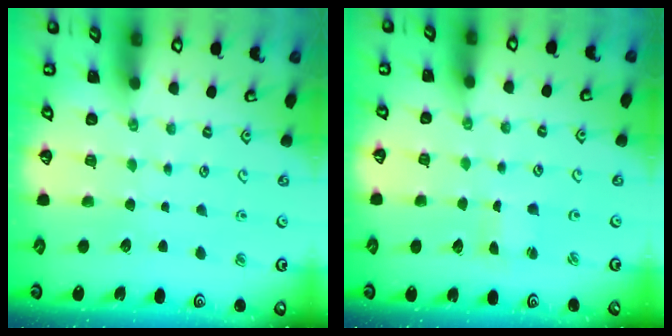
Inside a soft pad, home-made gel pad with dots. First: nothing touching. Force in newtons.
{"total": 1.2, "press": 1.2, "slide": 0.2}